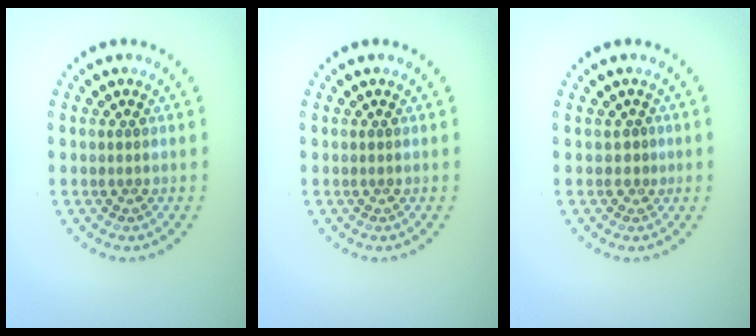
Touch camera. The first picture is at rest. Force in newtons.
{"total": 0.0}
{"total": 0.6, "press": 0.3, "slide": 0.5}